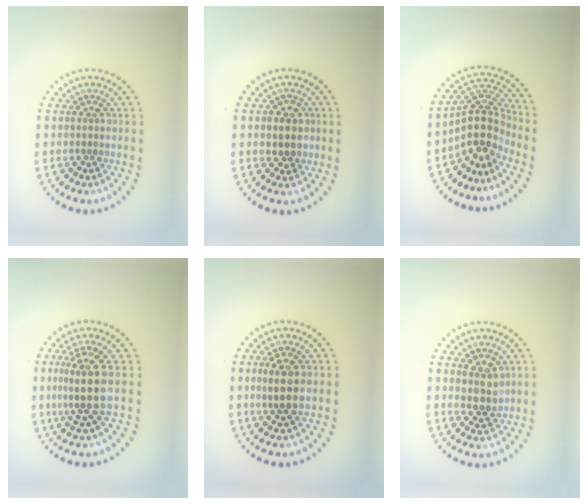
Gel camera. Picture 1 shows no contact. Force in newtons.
{"total": 2.6, "press": 2.5, "slide": 0.8}
{"total": 4.4, "press": 3.4, "slide": 2.9}
{"total": 3.8, "press": 3.0, "slide": 2.4}
{"total": 2.7, "press": 2.6, "slide": 0.8}
{"total": 2.5, "press": 2.2, "slide": 1.0}